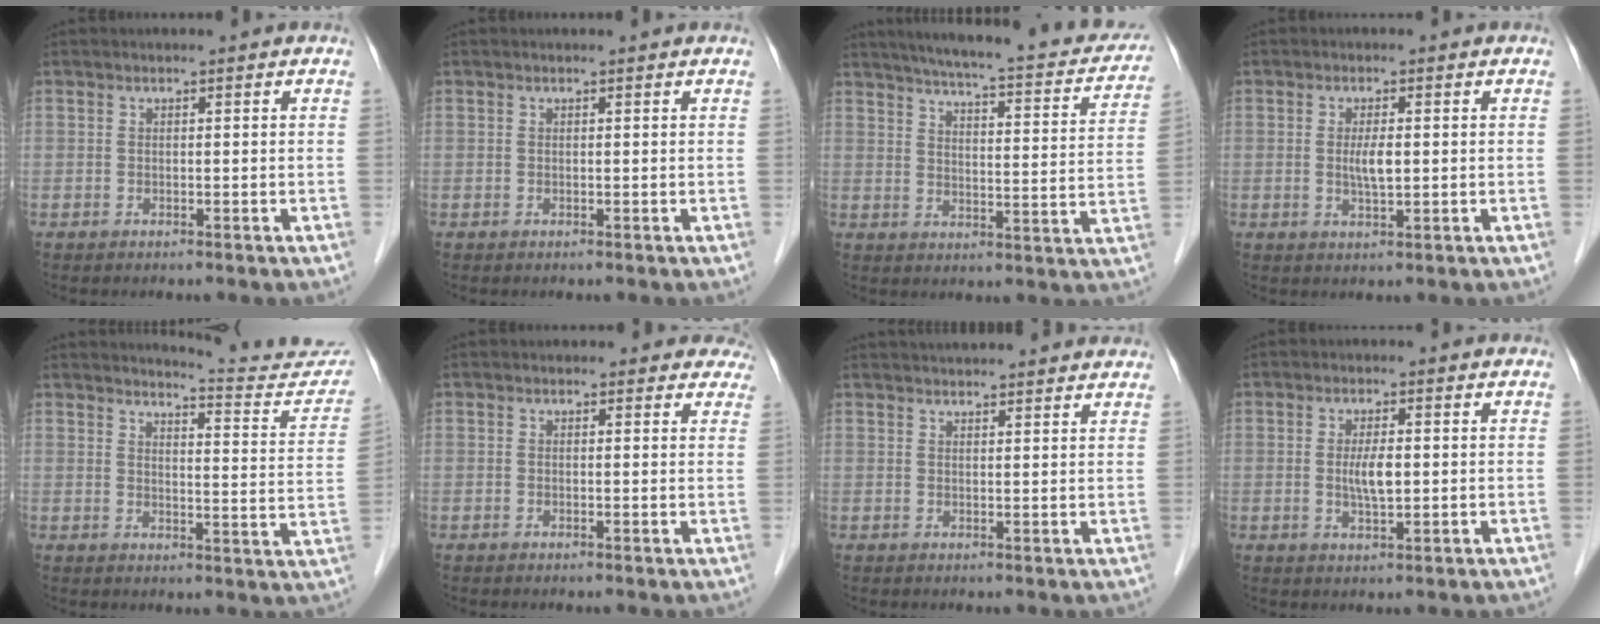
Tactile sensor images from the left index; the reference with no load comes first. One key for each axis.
{"total": 0.9, "fx": 0.9, "fy": 0.1, "fz": 0.2, "tx": -0.008, "ty": 0.005, "tz": 0.008}
{"total": 22.4, "fx": 19.3, "fy": 3.8, "fz": 10.8, "tx": -0.150, "ty": -0.011, "tz": 0.234}
{"total": 2.9, "fx": 0.0, "fy": 0.6, "fz": 2.8, "tx": -0.054, "ty": -0.006, "tz": 0.001}
{"total": 14.0, "fx": 13.9, "fy": 0.7, "fz": 1.9, "tx": -0.008, "ty": -0.077, "tz": 0.145}
{"total": 3.6, "fx": 3.1, "fy": 1.9, "fz": 0.0, "tx": 0.026, "ty": -0.013, "tz": 0.009}
{"total": 12.8, "fx": 12.0, "fy": 1.1, "fz": 4.2, "tx": -0.058, "ty": 0.029, "tz": 0.150}
{"total": 3.7, "fx": -0.1, "fy": 1.0, "fz": 3.5, "tx": -0.068, "ty": -0.005, "tz": -0.001}